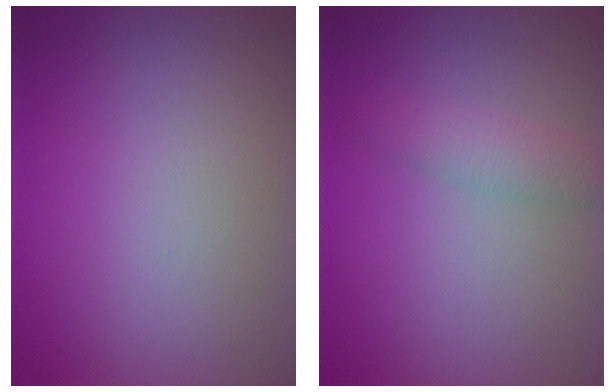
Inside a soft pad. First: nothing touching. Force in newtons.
{"total": 2.2, "press": 2.2, "slide": 0.0}